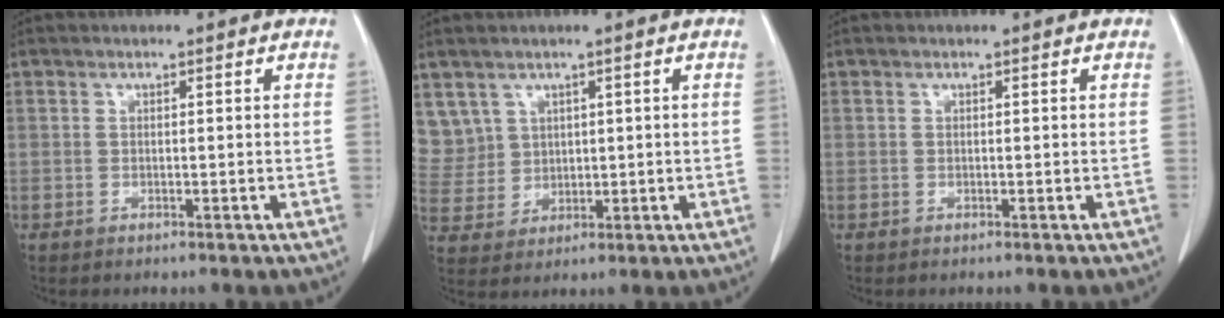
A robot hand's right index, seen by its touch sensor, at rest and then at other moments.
{"total": 7.2, "force": [3.7, 6.2, 0.1], "torque": [-0.012, 0.020, 0.095]}
{"total": 0.0}